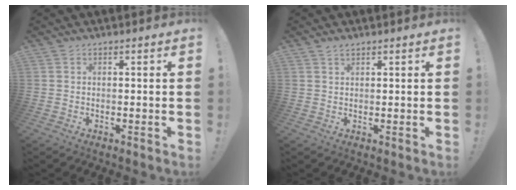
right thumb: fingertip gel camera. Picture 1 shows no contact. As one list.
[{"total": 1.5, "force": [1.2, 0.6, 0.7], "torque": [-0.009, -0.003, 0.021]}]